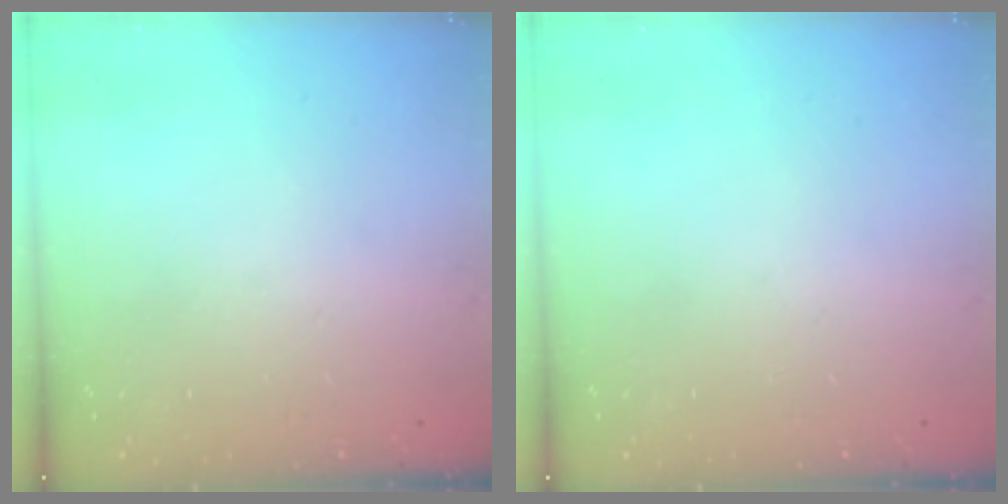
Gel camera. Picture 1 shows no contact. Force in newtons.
{"total": 0.0}